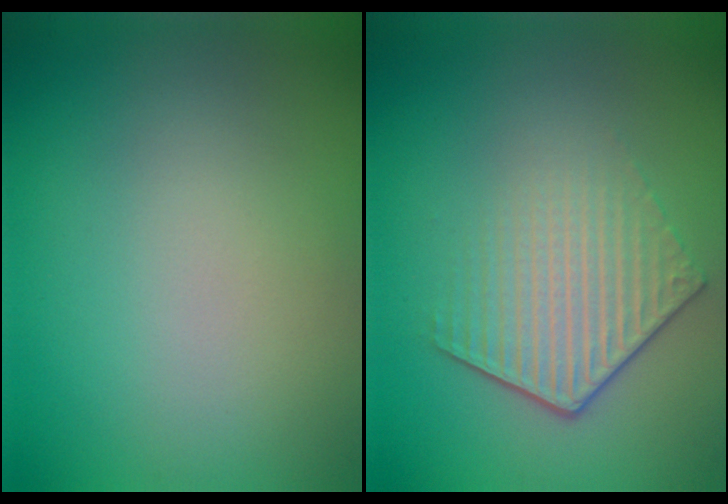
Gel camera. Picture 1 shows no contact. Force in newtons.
{"total": 4.0, "press": 2.9, "slide": 2.7}